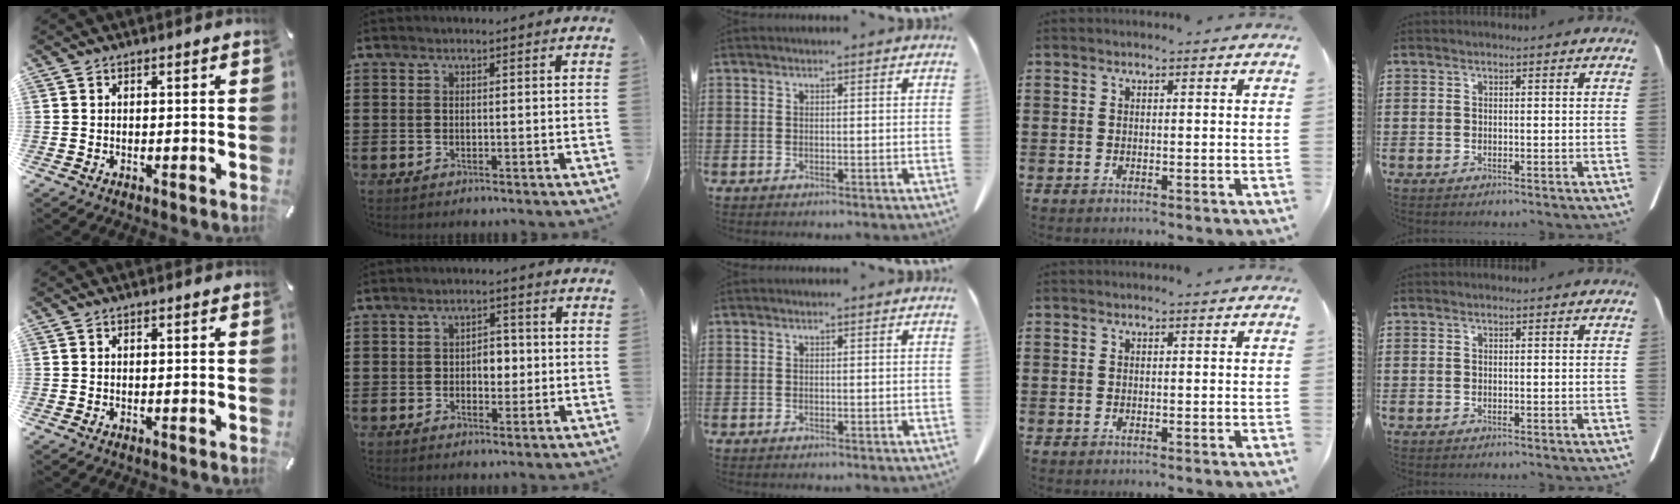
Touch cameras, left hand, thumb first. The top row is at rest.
{"index": {"total": 3.5, "force": [-0.2, 2.2, 2.7], "torque": [-0.040, 0.001, -0.010]}}